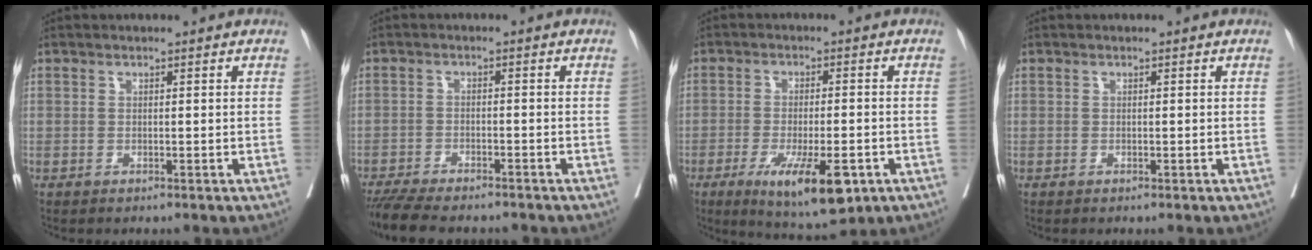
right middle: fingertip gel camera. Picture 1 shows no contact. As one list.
[{"total": 11.4, "force": [-9.9, 2.4, 5.0], "torque": [-0.080, -0.012, -0.150]}, {"total": 11.4, "force": [-5.3, 2.8, 9.6], "torque": [-0.153, -0.021, -0.074]}, {"total": 0.0}]